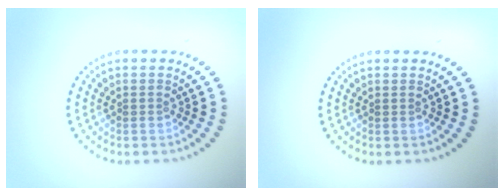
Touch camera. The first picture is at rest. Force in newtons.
{"total": 0.0}